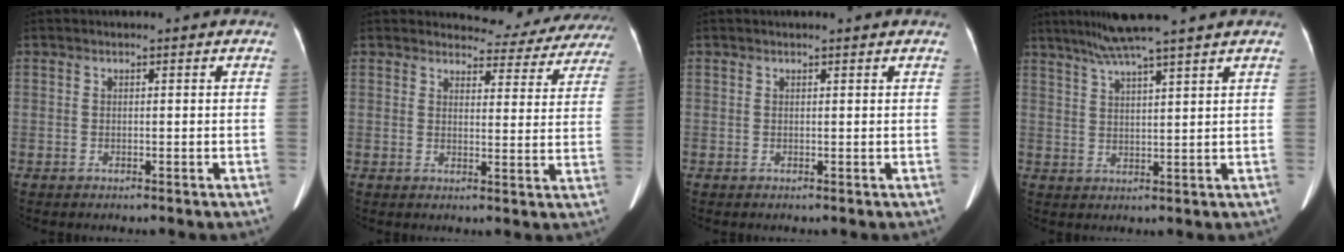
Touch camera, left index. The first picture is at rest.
{"total": 12.5, "force": [12.0, 3.3, 0.8], "torque": [0.020, -0.035, 0.111]}
{"total": 2.2, "force": [2.0, 0.2, 0.7], "torque": [-0.014, 0.015, 0.020]}
{"total": 8.8, "force": [7.2, -1.4, 4.9], "torque": [-0.087, 0.023, 0.116]}